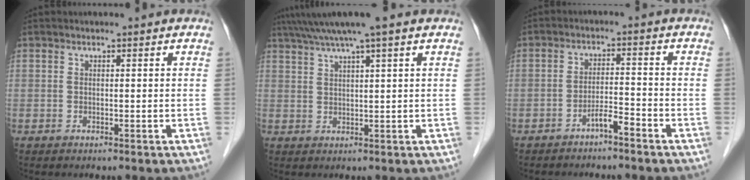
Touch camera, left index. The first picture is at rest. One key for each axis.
{"total": 7.5, "fx": 5.6, "fy": -1.0, "fz": 4.9, "tx": -0.083, "ty": 0.034, "tz": 0.089}
{"total": 3.0, "fx": -2.4, "fy": 0.2, "fz": 1.8, "tx": -0.034, "ty": 0.003, "tz": -0.044}